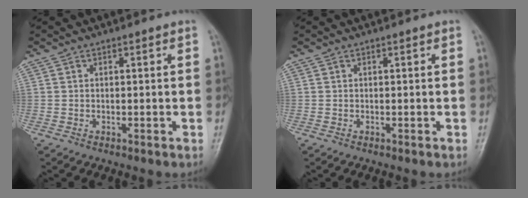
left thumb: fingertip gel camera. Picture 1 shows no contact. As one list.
[{"total": 0.0}]